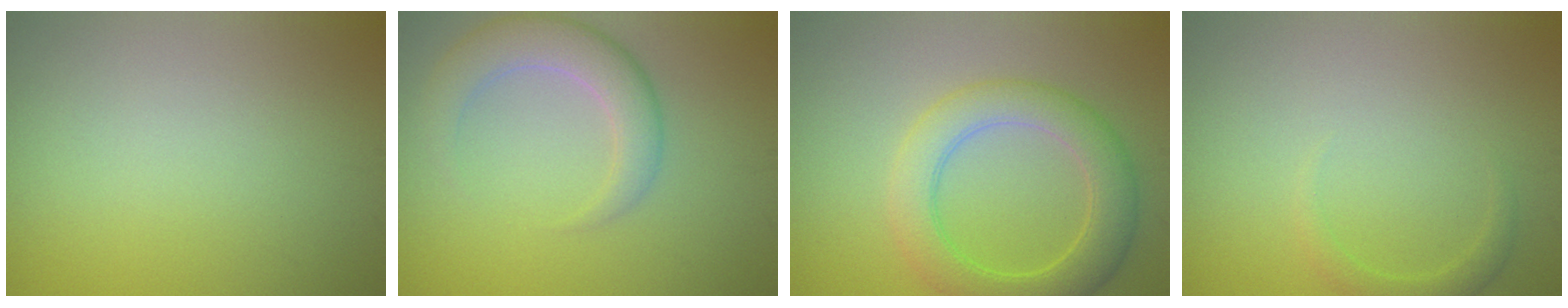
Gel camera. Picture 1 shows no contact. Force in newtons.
{"total": 4.4, "press": 4.4, "slide": 0.5}
{"total": 5.6, "press": 5.6, "slide": 0.1}
{"total": 1.4, "press": 1.4, "slide": 0.1}